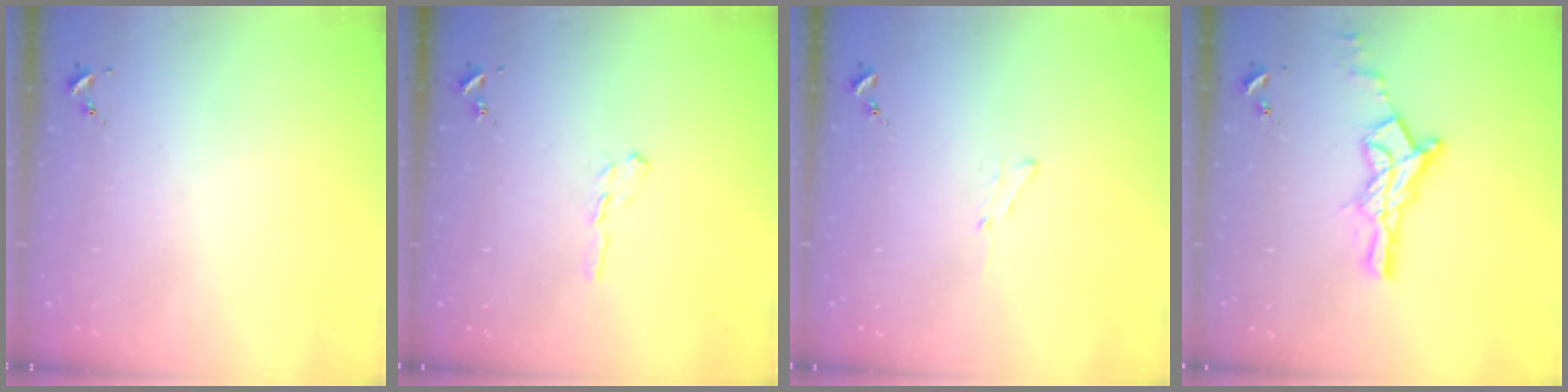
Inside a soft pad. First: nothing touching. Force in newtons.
{"total": 5.5, "press": 5.5, "slide": 0.6}
{"total": 3.6, "press": 3.6, "slide": 0.4}
{"total": 14.2, "press": 14.1, "slide": 1.0}